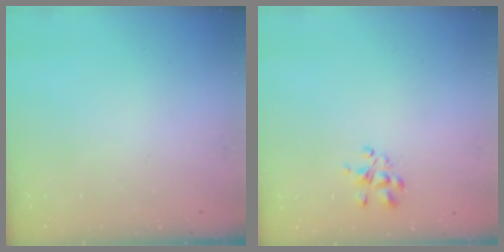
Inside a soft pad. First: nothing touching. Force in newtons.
{"total": 3.9, "press": 3.7, "slide": 1.4}